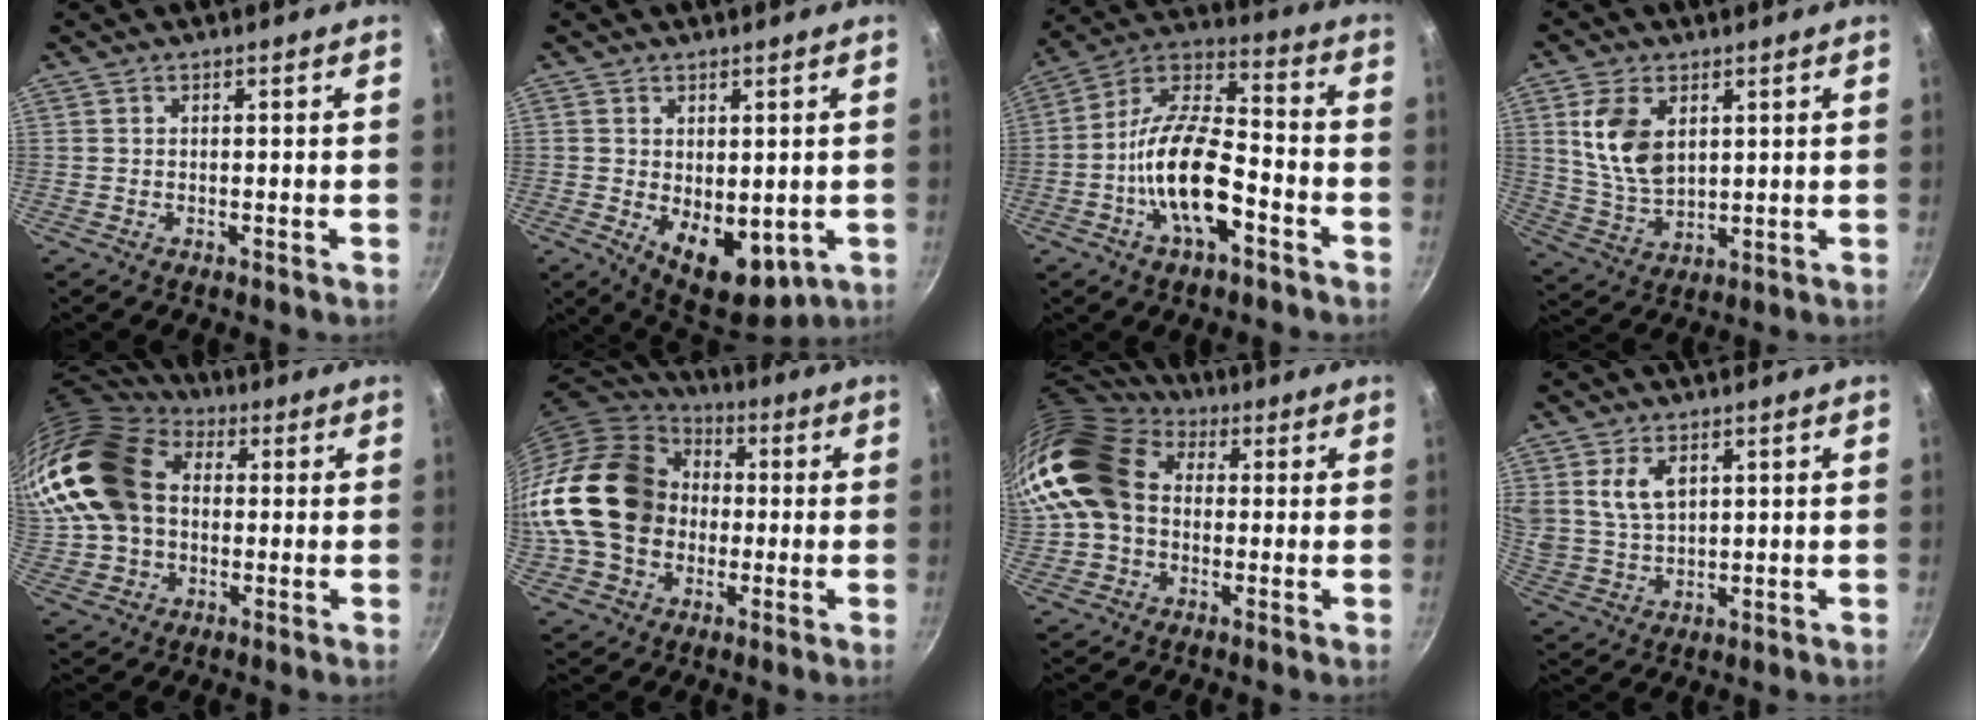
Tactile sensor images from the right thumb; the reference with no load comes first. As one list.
[{"total": 10.6, "force": [-1.2, 6.4, 8.3], "torque": [-0.097, -0.020, -0.002]}, {"total": 17.0, "force": [-6.1, 7.6, 14.0], "torque": [-0.238, 0.045, -0.124]}, {"total": 10.6, "force": [3.3, 6.5, 7.8], "torque": [-0.140, -0.024, 0.072]}, {"total": 21.4, "force": [3.0, 16.0, 13.9], "torque": [-0.279, 0.038, 0.050]}, {"total": 22.7, "force": [0.0, 18.1, 13.6], "torque": [-0.242, 0.043, 0.002]}, {"total": 17.2, "force": [1.8, 13.3, 10.7], "torque": [-0.195, 0.035, 0.023]}, {"total": 7.2, "force": [2.9, 4.5, 4.8], "torque": [-0.079, -0.017, 0.063]}]